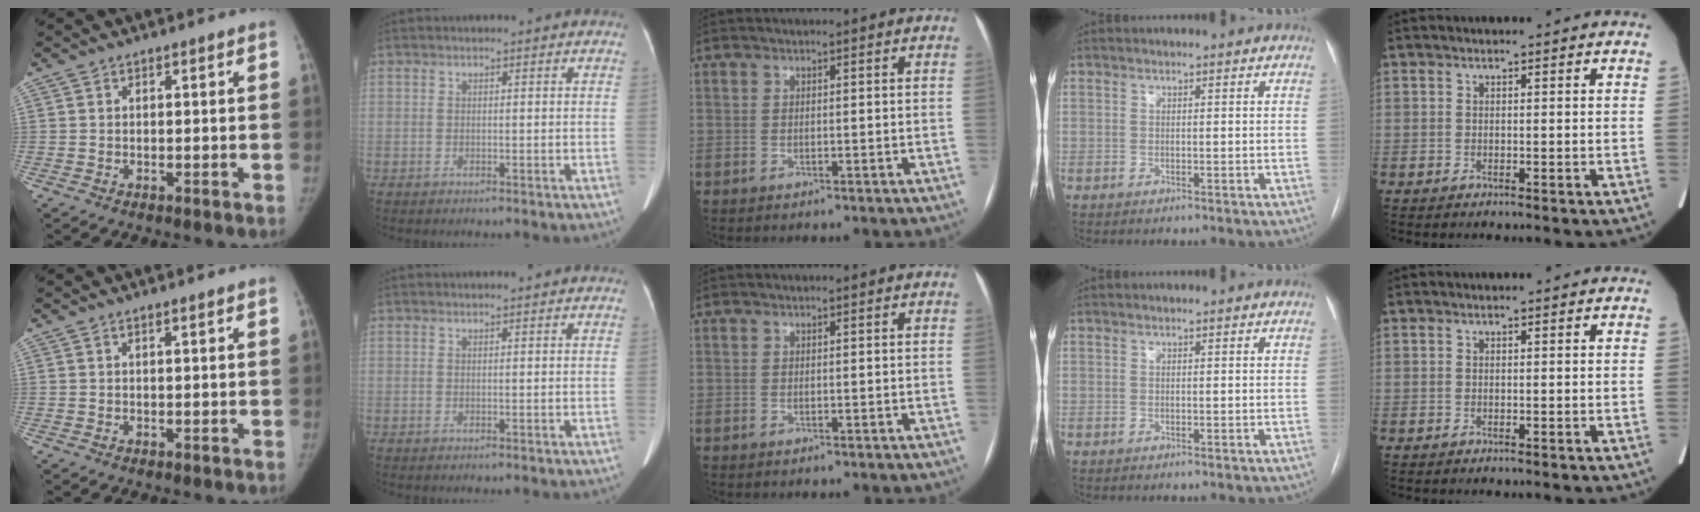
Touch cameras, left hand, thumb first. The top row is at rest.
{"thumb": {"total": 0.5, "force": [0.4, -0.1, 0.3], "torque": [-0.008, -0.003, 0.013]}, "index": {"total": 1.0, "force": [0.9, -0.1, 0.3], "torque": [-0.006, 0.014, 0.018]}}